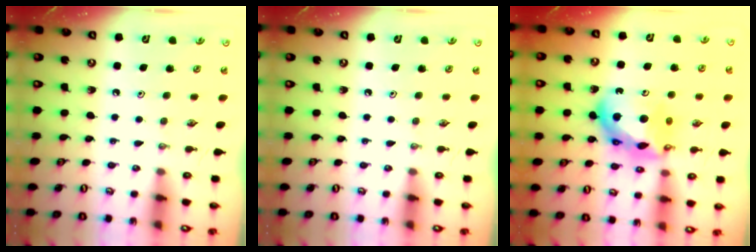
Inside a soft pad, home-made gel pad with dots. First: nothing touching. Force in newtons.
{"total": 0.0}
{"total": 15.7, "press": 15.7, "slide": 0.6}